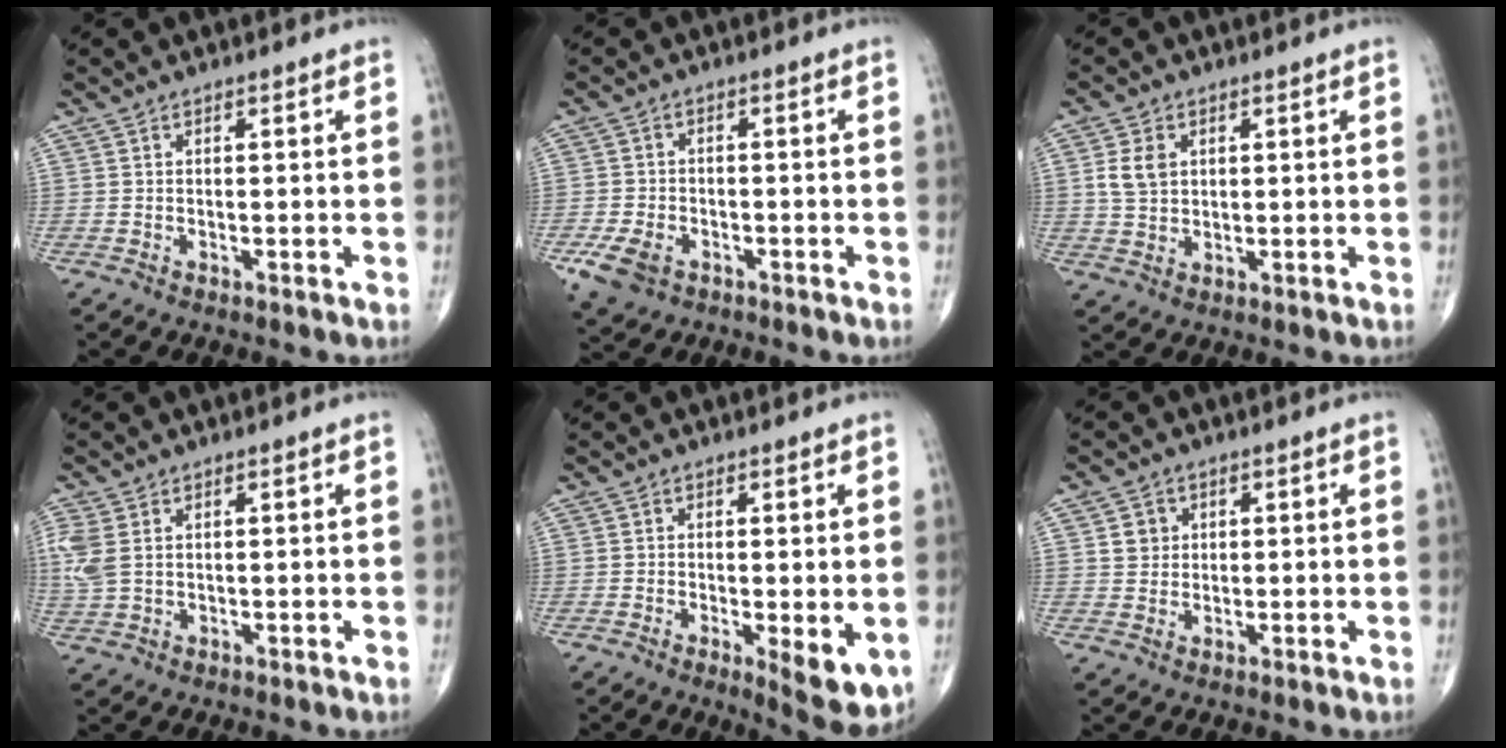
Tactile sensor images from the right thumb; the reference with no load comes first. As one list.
[{"total": 6.2, "force": [-3.0, 4.3, 3.3], "torque": [-0.066, 0.009, -0.049]}, {"total": 5.0, "force": [1.3, 3.7, 3.2], "torque": [-0.052, -0.003, 0.029]}, {"total": 6.0, "force": [1.4, 3.9, 4.4], "torque": [-0.131, 0.009, 0.038]}, {"total": 7.2, "force": [-1.7, 2.3, 6.6], "torque": [-0.085, -0.020, -0.021]}, {"total": 3.3, "force": [1.0, 3.0, 1.0], "torque": [0.000, -0.003, 0.015]}]